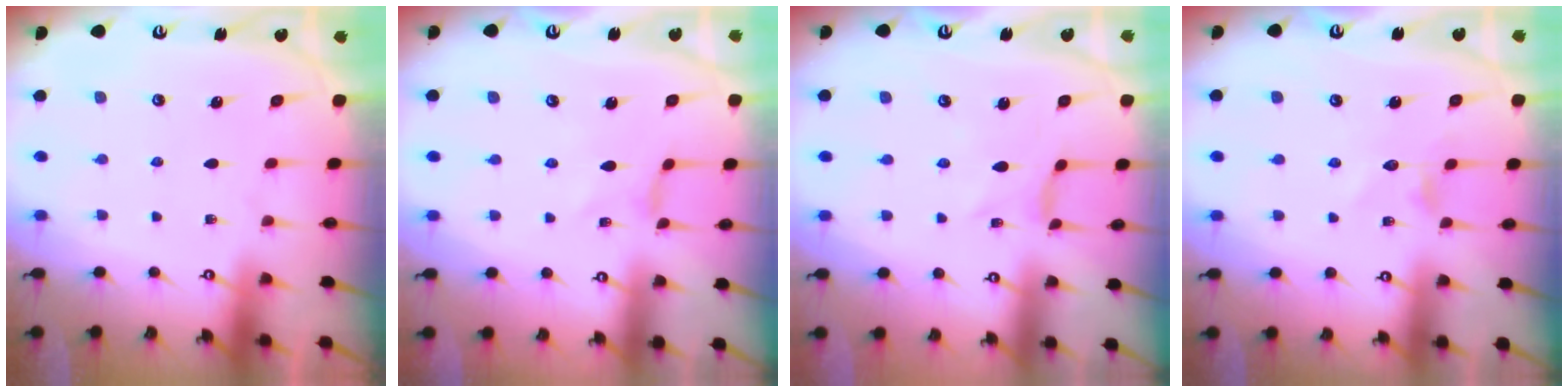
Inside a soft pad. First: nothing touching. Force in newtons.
{"total": 0.0}
{"total": 0.0}
{"total": 3.9, "press": 3.9, "slide": 0.4}